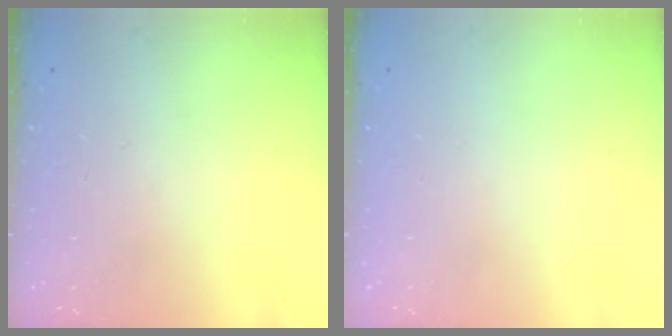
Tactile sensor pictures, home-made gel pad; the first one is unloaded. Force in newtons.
{"total": 0.0}